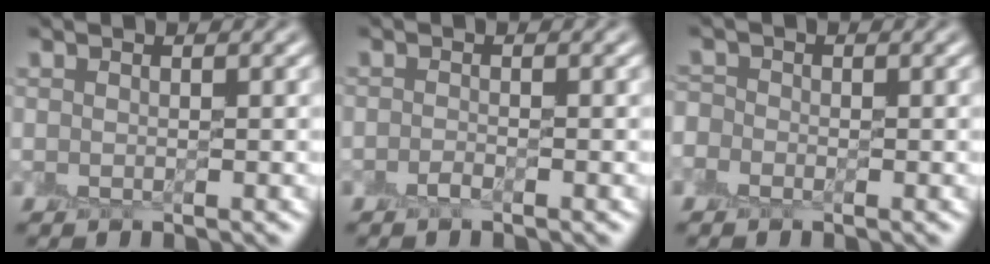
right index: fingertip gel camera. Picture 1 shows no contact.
{"total": 0.8, "force": [-0.6, 0.2, 0.5], "torque": [-0.010, 0.000, -0.012]}
{"total": 1.5, "force": [-0.8, 1.2, 0.4], "torque": [-0.001, 0.002, -0.021]}